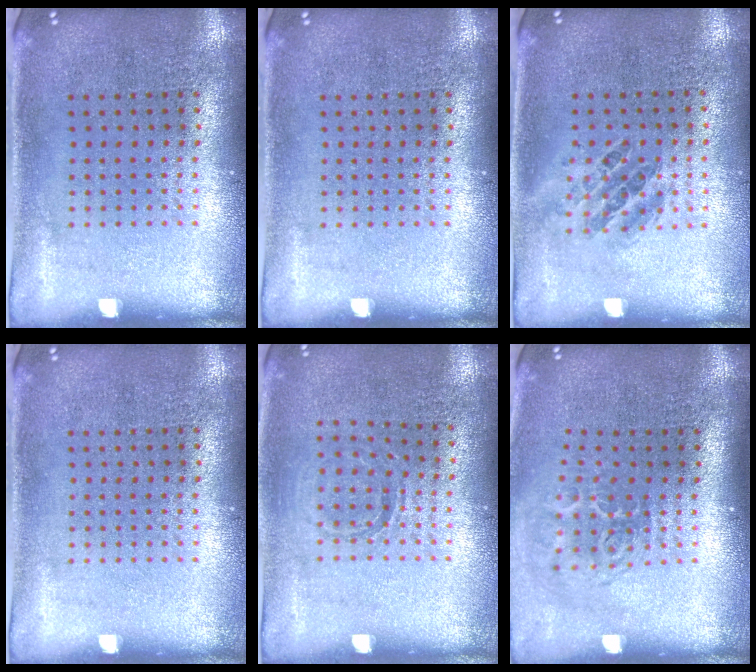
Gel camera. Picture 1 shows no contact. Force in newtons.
{"total": 0.0}
{"total": 0.9, "press": 0.8, "slide": 0.4}
{"total": 0.0}
{"total": 0.8, "press": 0.8, "slide": 0.2}
{"total": 1.9, "press": 1.2, "slide": 1.4}